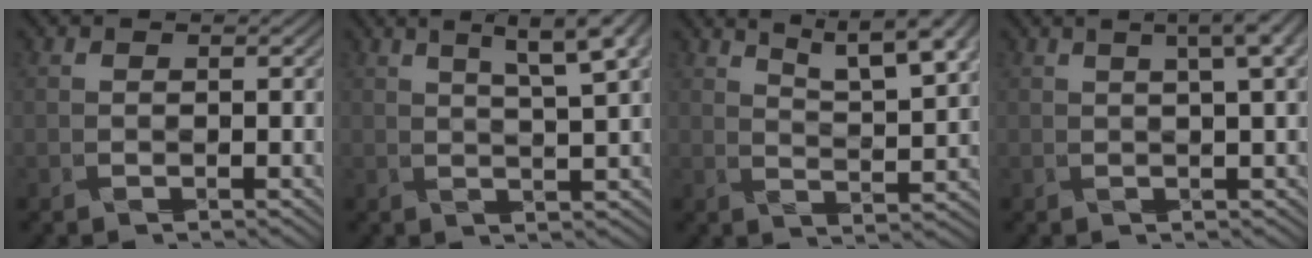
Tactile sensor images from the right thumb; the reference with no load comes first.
{"total": 6.0, "force": [3.5, 0.0, 4.9], "torque": [-0.087, 0.016, 0.059]}
{"total": 8.3, "force": [6.3, 1.0, 5.2], "torque": [-0.092, 0.005, 0.096]}
{"total": 4.3, "force": [1.8, 0.2, 3.9], "torque": [-0.072, 0.008, 0.033]}